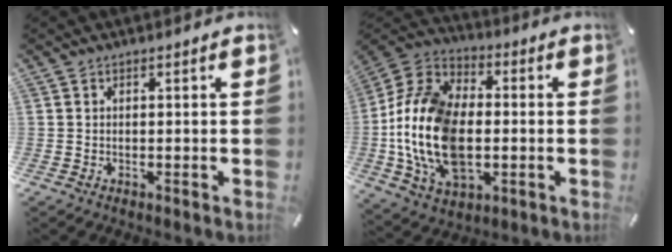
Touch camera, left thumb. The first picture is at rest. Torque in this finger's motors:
{"motor_torque": [1.44, 2.87, 2.77, 0.00, 0.84]}